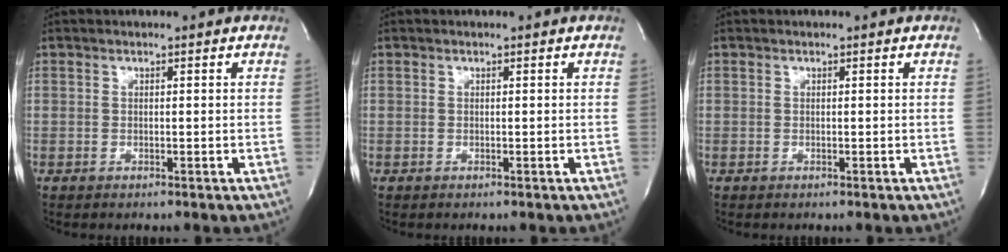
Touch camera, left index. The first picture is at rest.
{"total": 0.0}
{"total": 0.0}